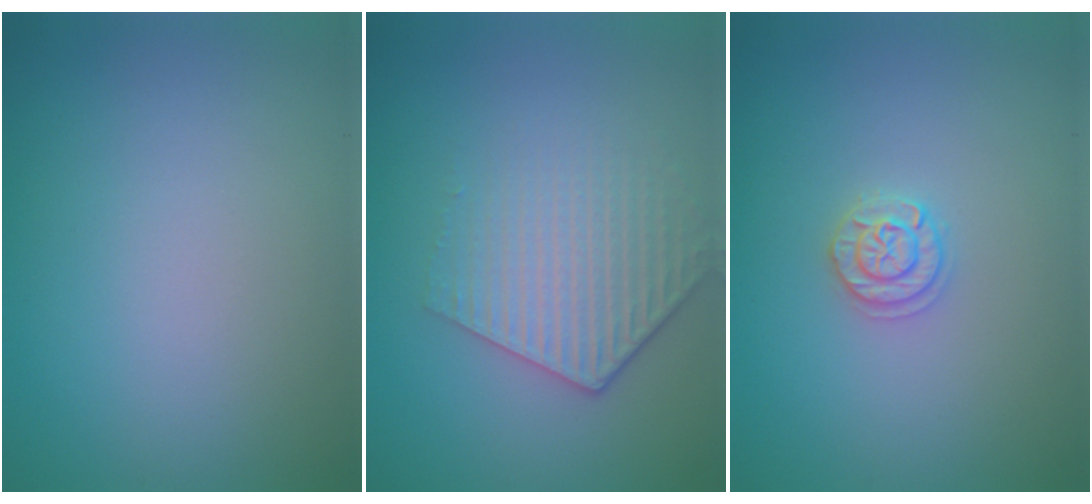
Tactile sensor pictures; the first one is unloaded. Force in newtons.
{"total": 4.3, "press": 3.2, "slide": 2.9}
{"total": 1.7, "press": 1.7, "slide": 0.2}